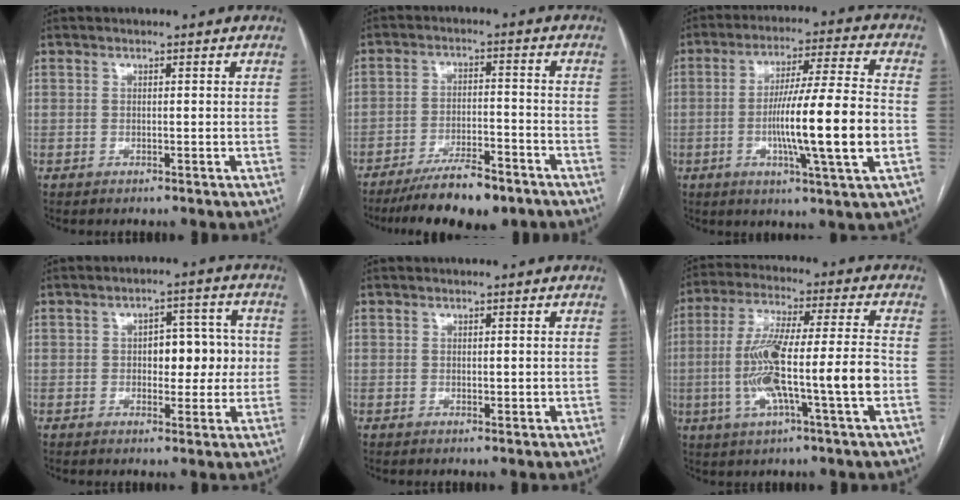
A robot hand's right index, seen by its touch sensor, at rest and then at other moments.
{"total": 11.3, "force": [-8.9, 2.6, 6.5], "torque": [-0.104, -0.009, -0.146]}
{"total": 15.9, "force": [-3.0, -0.3, 15.6], "torque": [-0.266, -0.005, -0.055]}
{"total": 7.5, "force": [0.1, 3.9, 6.4], "torque": [-0.078, 0.027, 0.006]}
{"total": 1.3, "force": [0.1, 0.7, 1.1], "torque": [-0.016, -0.003, 0.005]}
{"total": 15.3, "force": [-3.0, 0.6, 15.0], "torque": [-0.285, 0.007, -0.054]}